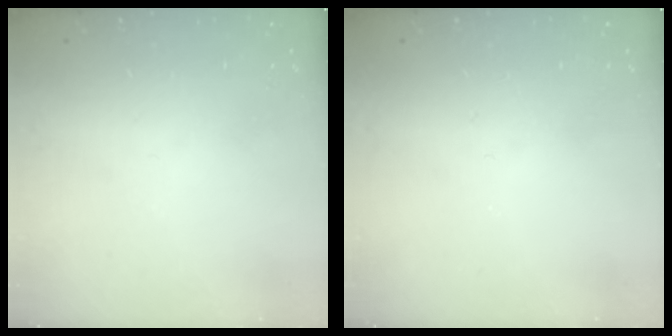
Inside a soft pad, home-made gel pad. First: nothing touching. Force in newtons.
{"total": 0.0}